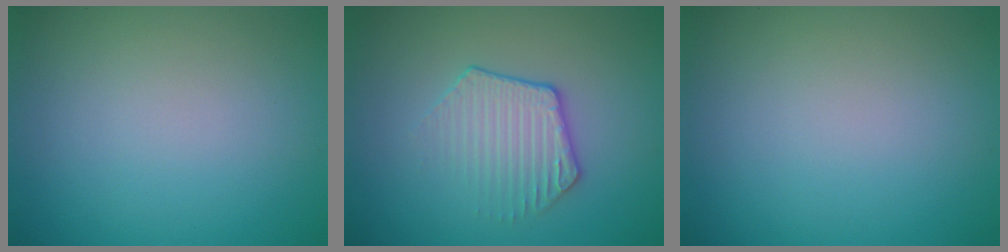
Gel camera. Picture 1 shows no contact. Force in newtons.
{"total": 2.7, "press": 2.2, "slide": 1.6}
{"total": 0.0}